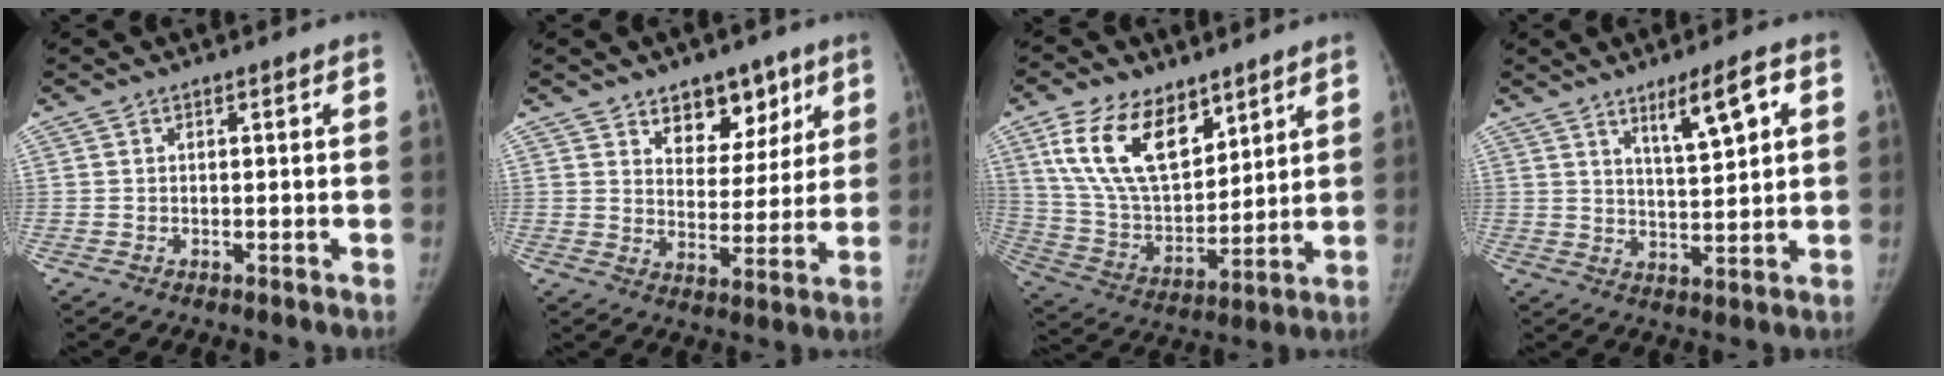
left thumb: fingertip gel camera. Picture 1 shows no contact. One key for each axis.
{"total": 10.5, "fx": 6.5, "fy": 6.6, "fz": 4.8, "tx": -0.024, "ty": -0.037, "tz": 0.103}
{"total": 18.5, "fx": 10.1, "fy": 10.1, "fz": 11.7, "tx": -0.176, "ty": -0.045, "tz": 0.198}
{"total": 8.0, "fx": 3.9, "fy": 1.7, "fz": 6.8, "tx": -0.106, "ty": -0.023, "tz": 0.069}